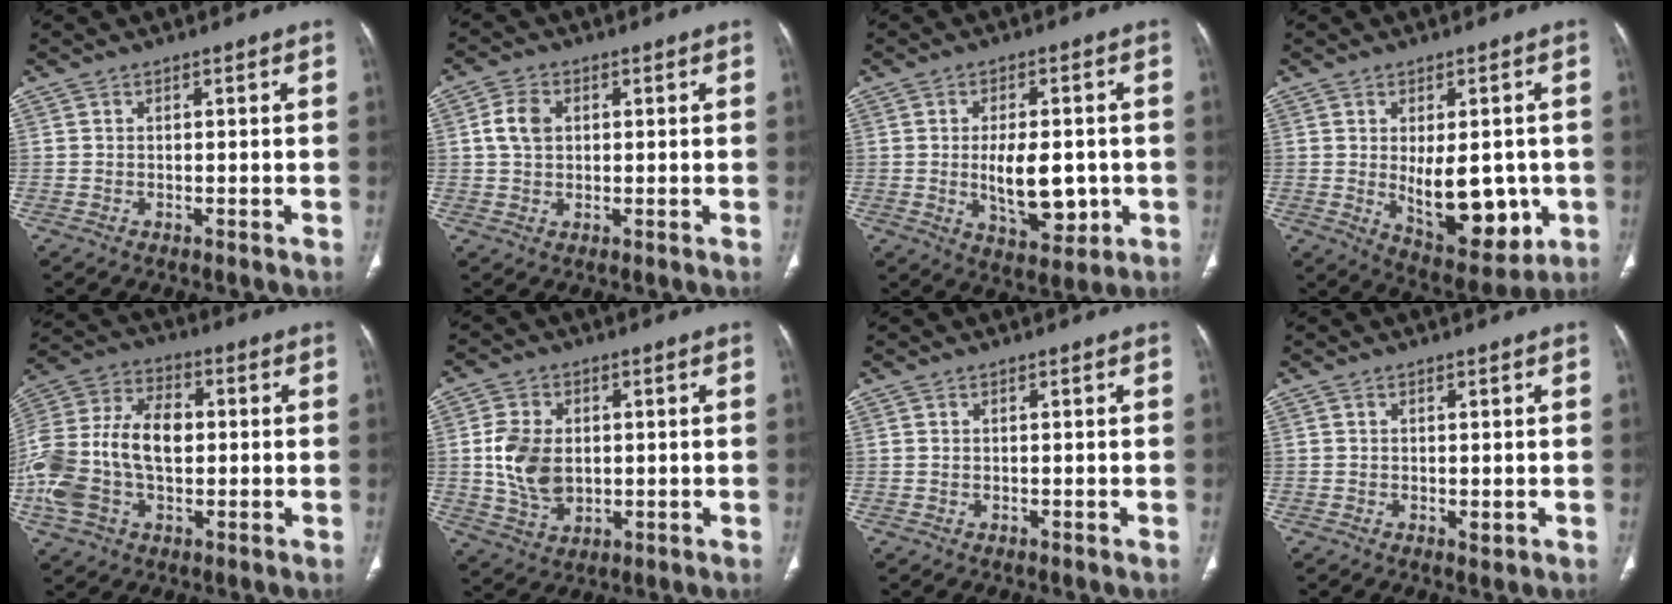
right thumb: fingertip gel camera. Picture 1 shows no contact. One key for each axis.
{"total": 4.8, "fx": 0.9, "fy": 3.5, "fz": 3.1, "tx": -0.057, "ty": 0.004, "tz": 0.015}
{"total": 11.1, "fx": -1.3, "fy": 5.7, "fz": 9.4, "tx": -0.125, "ty": -0.005, "tz": -0.006}
{"total": 13.7, "fx": -1.9, "fy": 7.1, "fz": 11.6, "tx": -0.125, "ty": -0.016, "tz": -0.003}
{"total": 19.5, "fx": -0.9, "fy": 12.6, "fz": 14.9, "tx": -0.323, "ty": 0.026, "tz": -0.016}
{"total": 9.8, "fx": 0.4, "fy": 7.0, "fz": 6.8, "tx": -0.114, "ty": -0.005, "tz": 0.015}
{"total": 0.0}
{"total": 1.1, "fx": -0.2, "fy": 0.6, "fz": 0.9, "tx": -0.012, "ty": -0.004, "tz": -0.002}